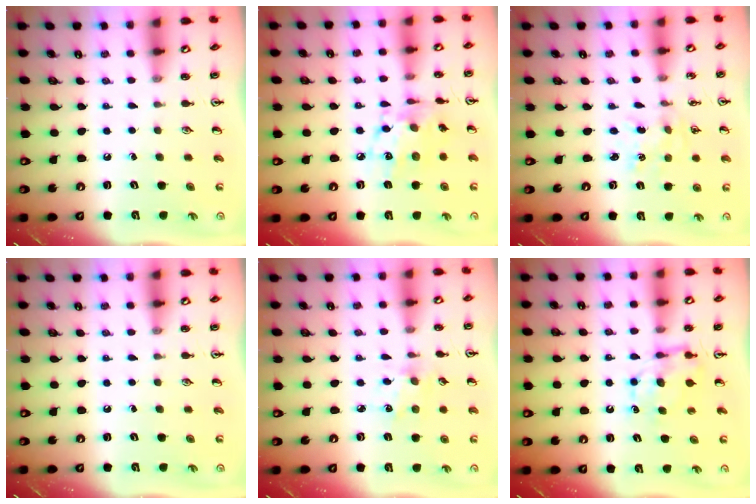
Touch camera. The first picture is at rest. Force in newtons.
{"total": 11.7, "press": 11.7, "slide": 0.6}
{"total": 1.5, "press": 1.4, "slide": 0.4}
{"total": 0.0}
{"total": 2.3, "press": 2.3, "slide": 0.4}
{"total": 7.1, "press": 7.1, "slide": 0.3}